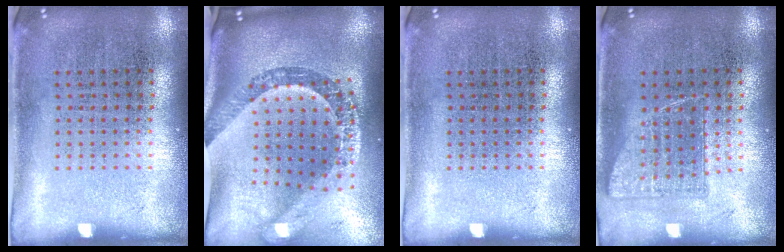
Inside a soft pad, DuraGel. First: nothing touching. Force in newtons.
{"total": 3.5, "press": 2.5, "slide": 2.5}
{"total": 0.0}
{"total": 0.9, "press": 0.8, "slide": 0.3}